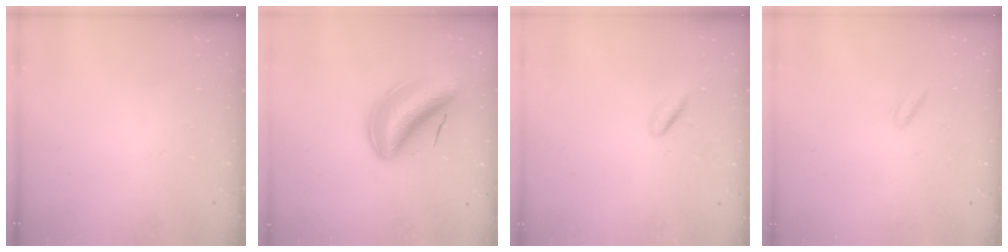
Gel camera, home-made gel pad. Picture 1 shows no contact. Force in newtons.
{"total": 8.9, "press": 8.5, "slide": 2.8}
{"total": 1.1, "press": 0.9, "slide": 0.7}
{"total": 3.0, "press": 2.8, "slide": 1.0}